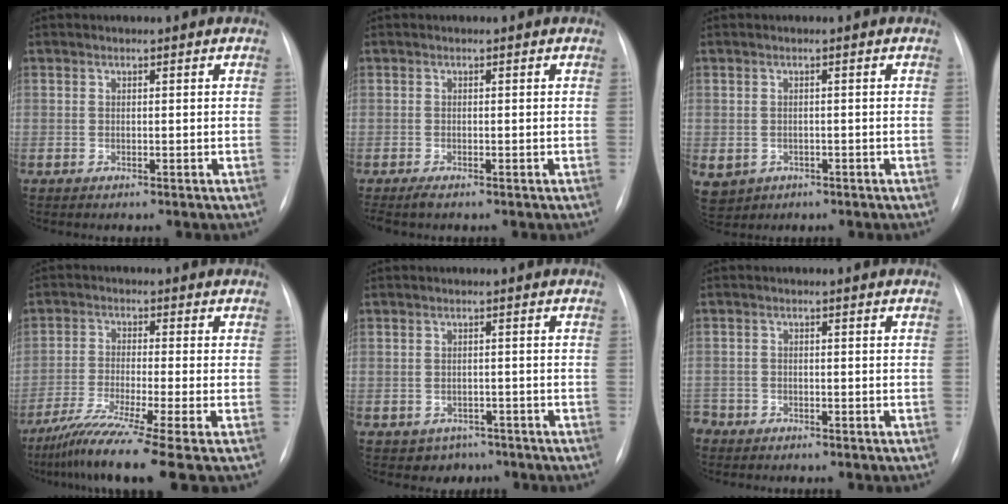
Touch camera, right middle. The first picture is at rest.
{"total": 1.4, "force": [-1.1, 0.1, 0.9], "torque": [-0.019, -0.006, -0.019]}
{"total": 6.3, "force": [-2.6, 5.3, 2.0], "torque": [-0.051, 0.000, -0.030]}
{"total": 11.7, "force": [-8.3, -2.0, 8.1], "torque": [-0.139, -0.042, -0.135]}
{"total": 3.3, "force": [-2.2, 2.4, -0.1], "torque": [0.003, 0.013, -0.026]}
{"total": 4.1, "force": [-3.4, 2.2, 0.6], "torque": [-0.009, 0.002, -0.060]}